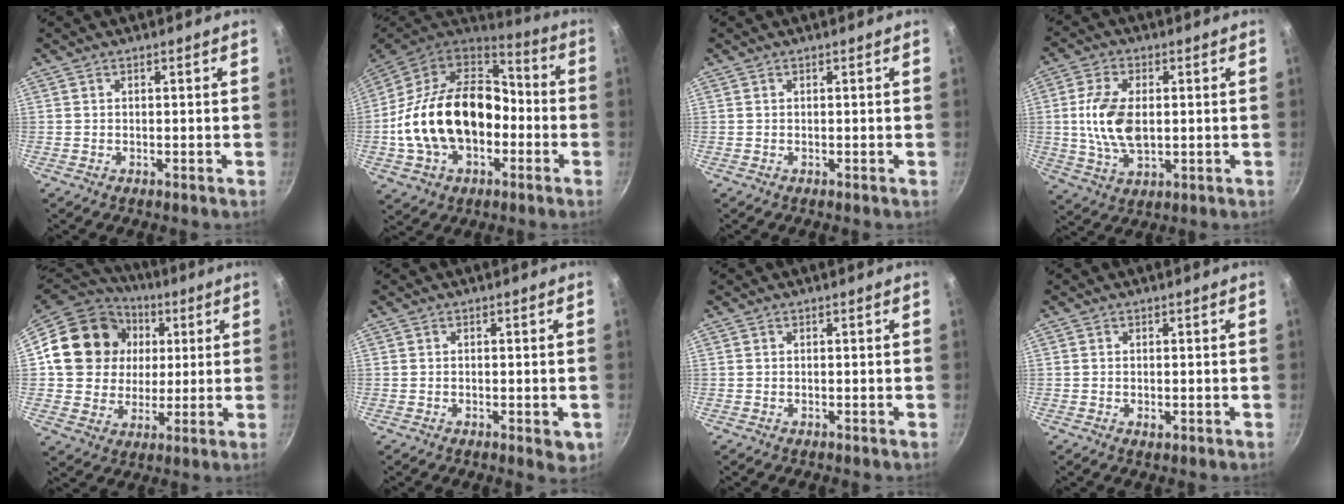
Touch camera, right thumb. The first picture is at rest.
{"total": 25.0, "force": [-3.8, 17.1, 17.8], "torque": [-0.292, 0.061, -0.061]}
{"total": 0.0}
{"total": 11.3, "force": [0.6, 6.4, 9.3], "torque": [-0.176, -0.001, 0.012]}
{"total": 18.8, "force": [4.0, 16.5, 8.0], "torque": [-0.129, 0.016, 0.069]}
{"total": 3.1, "force": [-0.9, 1.5, 2.6], "torque": [-0.035, -0.009, -0.011]}
{"total": 0.0}
{"total": 1.0, "force": [-0.1, 0.6, 0.8], "torque": [-0.013, -0.001, -0.002]}